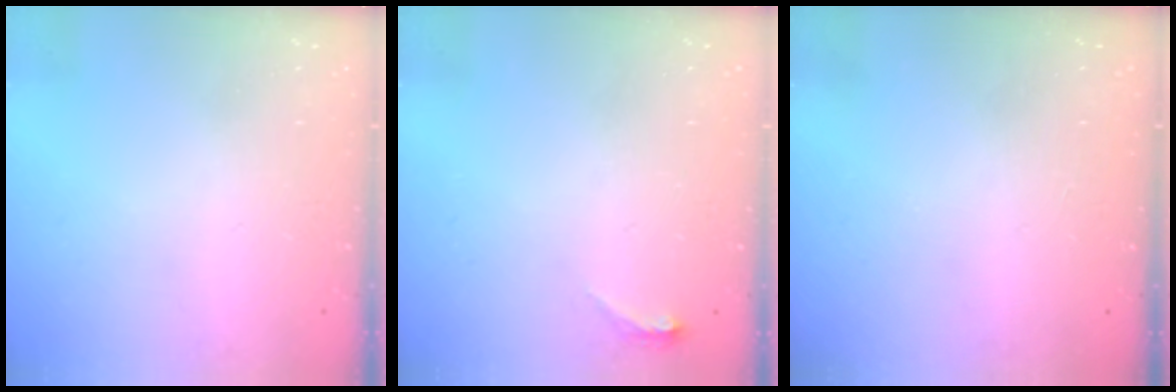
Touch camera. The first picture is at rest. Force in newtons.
{"total": 3.8, "press": 3.5, "slide": 1.6}
{"total": 0.0}